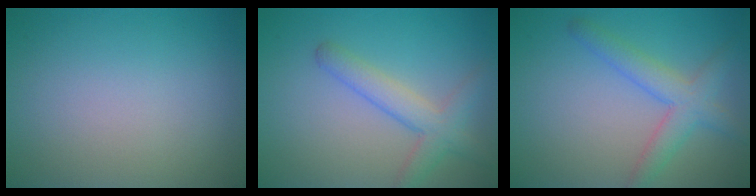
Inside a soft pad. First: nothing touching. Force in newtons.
{"total": 3.5, "press": 3.5, "slide": 0.2}
{"total": 3.6, "press": 3.6, "slide": 0.1}